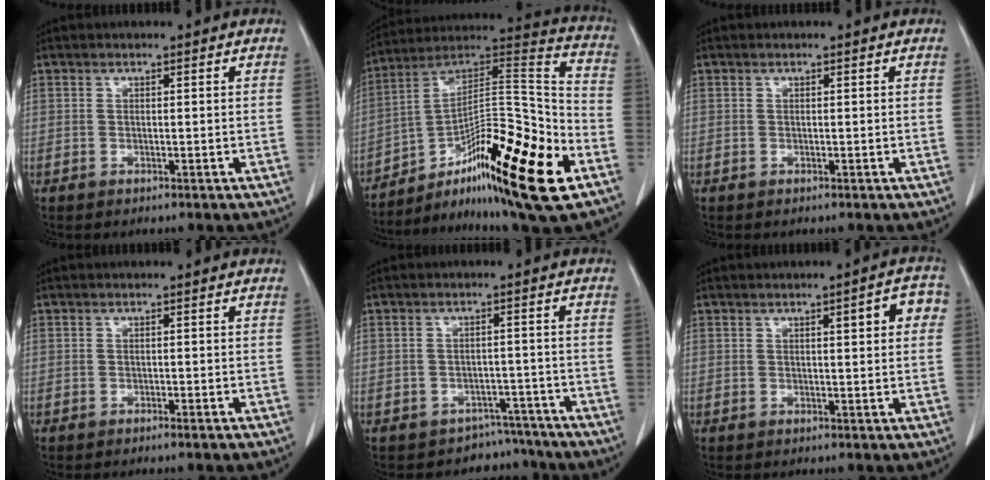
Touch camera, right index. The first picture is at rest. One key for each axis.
{"total": 25.6, "fx": -11.9, "fy": 3.8, "fz": 22.3, "tx": -0.325, "ty": 0.007, "tz": -0.188}
{"total": 0.0}
{"total": 0.7, "fx": -0.5, "fy": -0.1, "fz": 0.4, "tx": -0.011, "ty": -0.001, "tz": -0.007}
{"total": 5.0, "fx": -4.1, "fy": 2.5, "fz": -1.3, "tx": 0.028, "ty": 0.033, "tz": -0.058}
{"total": 4.5, "fx": 1.3, "fy": 1.1, "fz": 4.2, "tx": -0.051, "ty": 0.013, "tz": 0.013}